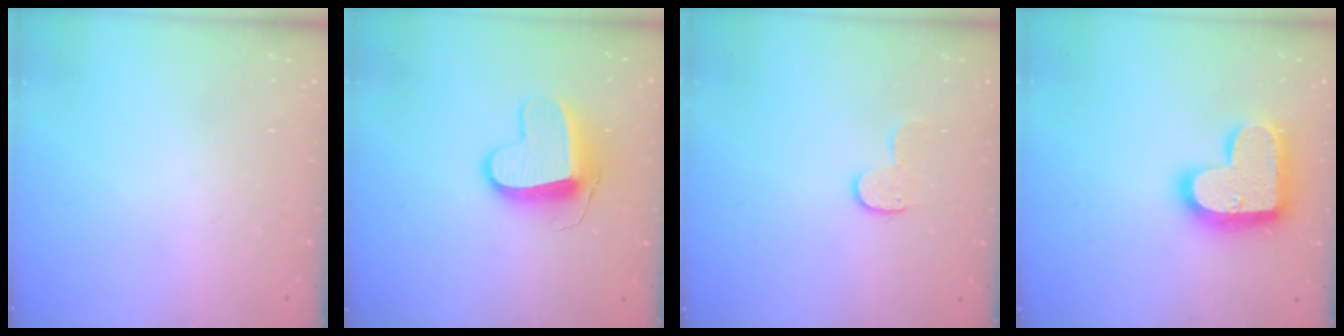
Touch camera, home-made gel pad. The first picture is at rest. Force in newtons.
{"total": 10.6, "press": 10.6, "slide": 0.4}
{"total": 6.5, "press": 6.4, "slide": 0.4}
{"total": 18.9, "press": 18.9, "slide": 1.1}